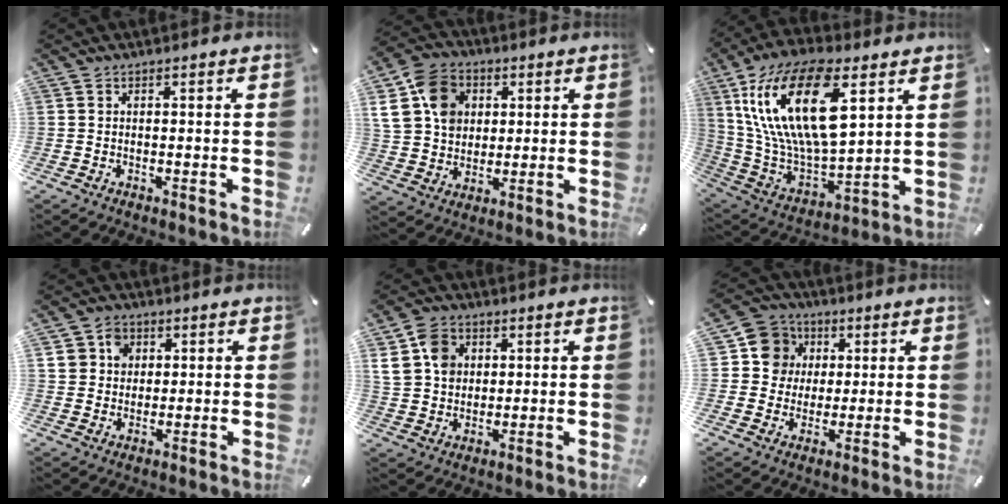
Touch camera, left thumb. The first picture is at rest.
{"total": 13.0, "force": [3.2, 10.8, 6.4], "torque": [-0.147, 0.006, 0.062]}
{"total": 24.3, "force": [10.0, 11.7, 18.8], "torque": [-0.393, -0.030, 0.167]}
{"total": 6.6, "force": [1.8, 6.1, 1.7], "torque": [-0.025, 0.007, 0.032]}
{"total": 9.0, "force": [2.3, 7.7, 4.2], "torque": [-0.096, 0.012, 0.044]}
{"total": 9.9, "force": [1.3, 9.6, 2.1], "torque": [-0.028, 0.000, 0.026]}